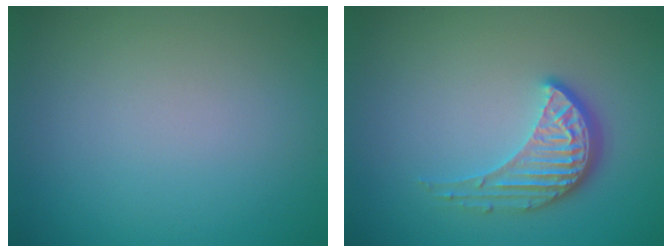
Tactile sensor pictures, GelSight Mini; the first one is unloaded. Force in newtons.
{"total": 4.1, "press": 3.0, "slide": 2.7}